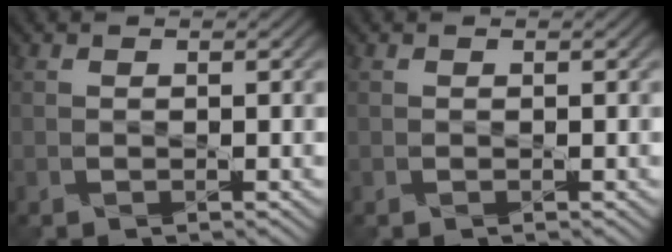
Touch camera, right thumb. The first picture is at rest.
{"total": 0.0}